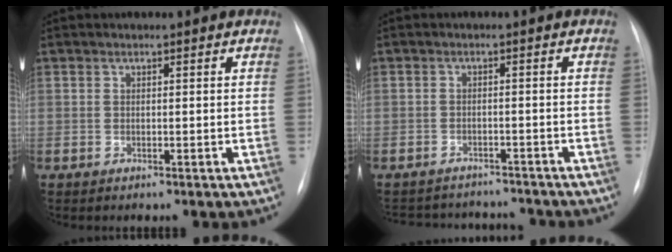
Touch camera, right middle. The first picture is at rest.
{"total": 10.0, "force": [-9.2, 3.5, 1.5], "torque": [-0.027, 0.019, -0.114]}